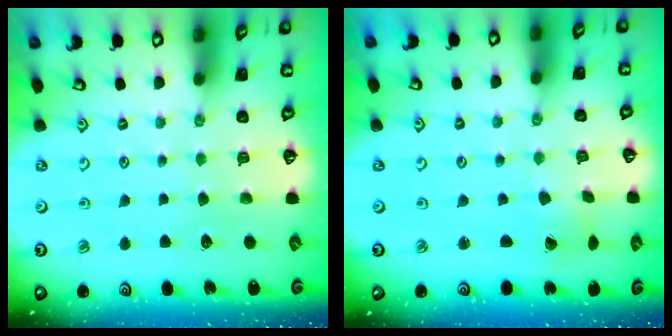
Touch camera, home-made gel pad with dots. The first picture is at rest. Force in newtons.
{"total": 2.2, "press": 2.2, "slide": 0.3}